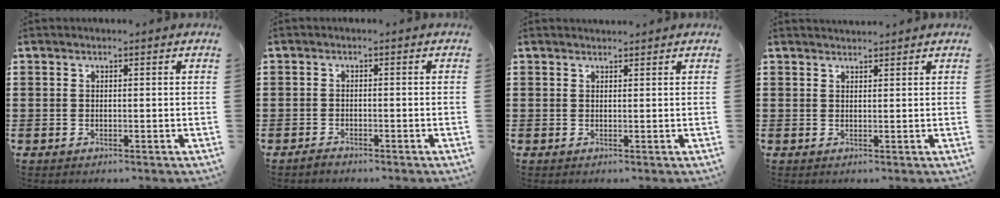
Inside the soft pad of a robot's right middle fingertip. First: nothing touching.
{"total": 1.2, "force": [-1.1, 0.5, 0.1], "torque": [-0.004, 0.001, -0.024]}
{"total": 0.9, "force": [0.9, 0.2, 0.0], "torque": [-0.001, -0.001, 0.018]}
{"total": 1.4, "force": [1.4, 0.2, 0.0], "torque": [-0.003, 0.002, 0.026]}